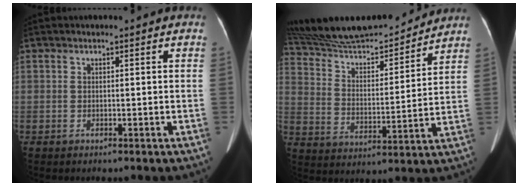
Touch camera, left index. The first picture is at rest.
{"total": 21.6, "force": [20.0, 3.3, 7.5], "torque": [-0.140, 0.003, 0.322]}